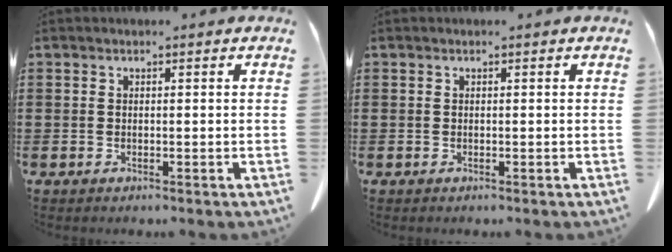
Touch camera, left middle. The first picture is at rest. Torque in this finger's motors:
{"motor_torque": [0.07, 0.03, 0.00, 0.01]}